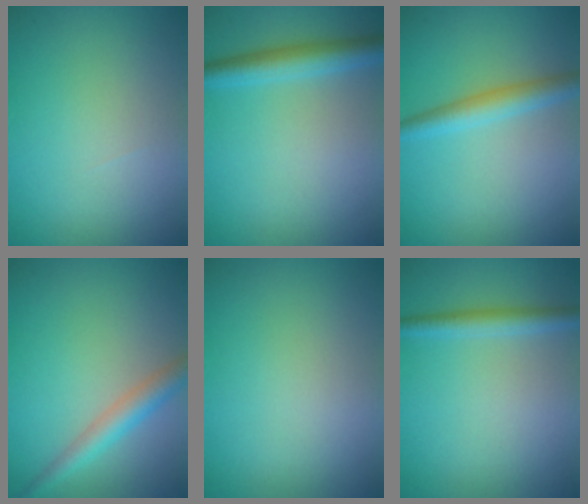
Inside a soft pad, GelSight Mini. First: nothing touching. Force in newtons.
{"total": 3.6, "press": 3.6, "slide": 0.1}
{"total": 3.0, "press": 3.0, "slide": 0.0}
{"total": 3.1, "press": 3.1, "slide": 0.1}
{"total": 0.0}
{"total": 2.3, "press": 2.3, "slide": 0.1}